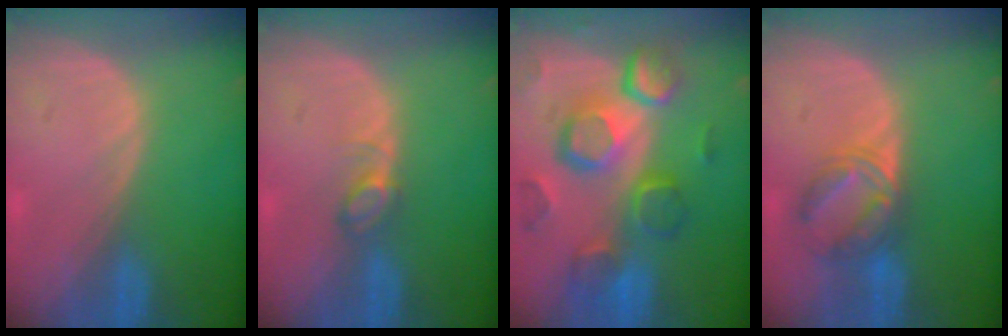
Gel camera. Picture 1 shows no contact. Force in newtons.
{"total": 2.5, "press": 2.4, "slide": 0.3}
{"total": 12.3, "press": 10.6, "slide": 6.2}
{"total": 6.0, "press": 5.8, "slide": 1.4}